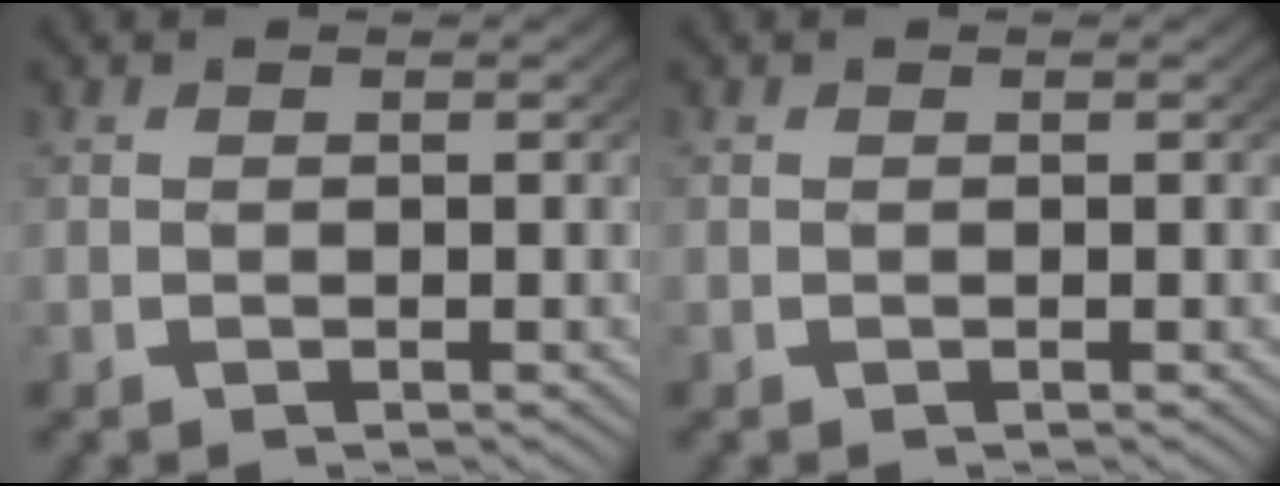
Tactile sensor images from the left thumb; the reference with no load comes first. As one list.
[{"total": 0.0}]